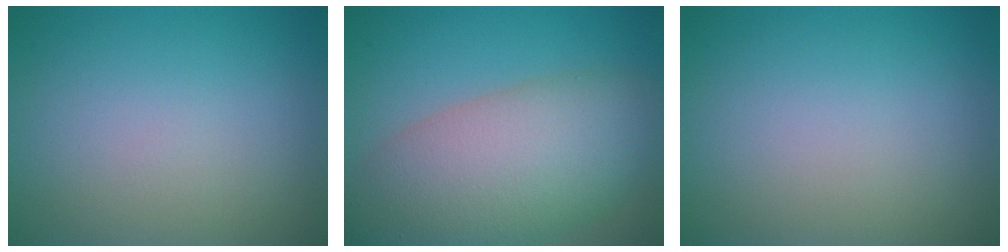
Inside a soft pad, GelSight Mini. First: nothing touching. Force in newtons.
{"total": 10.3, "press": 10.3, "slide": 0.5}
{"total": 0.0}